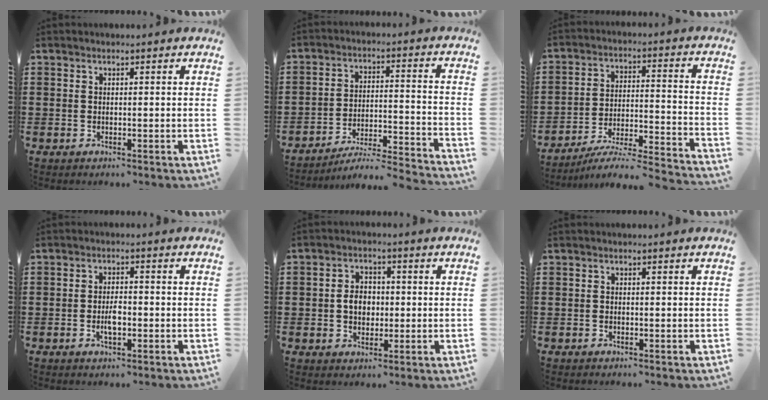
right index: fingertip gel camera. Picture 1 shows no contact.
{"total": 4.7, "force": [-4.4, -0.4, 1.6], "torque": [-0.033, -0.020, -0.092]}
{"total": 5.1, "force": [-4.6, -0.2, 2.1], "torque": [-0.038, -0.018, -0.093]}
{"total": 3.0, "force": [-0.7, 1.3, 2.6], "torque": [-0.055, 0.000, -0.014]}
{"total": 4.0, "force": [-0.2, 3.0, 2.6], "torque": [-0.049, 0.006, -0.010]}
{"total": 0.0}